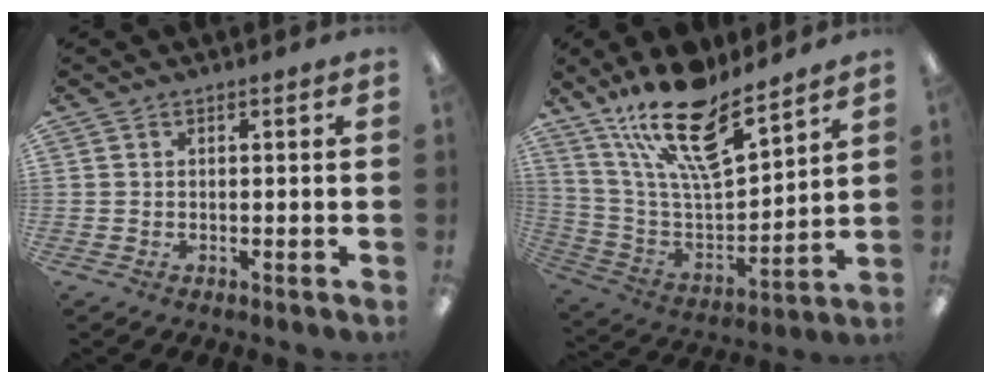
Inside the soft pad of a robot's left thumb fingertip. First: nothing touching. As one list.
[{"total": 20.6, "force": [15.1, 6.6, 12.3], "torque": [-0.221, -0.098, 0.263]}]